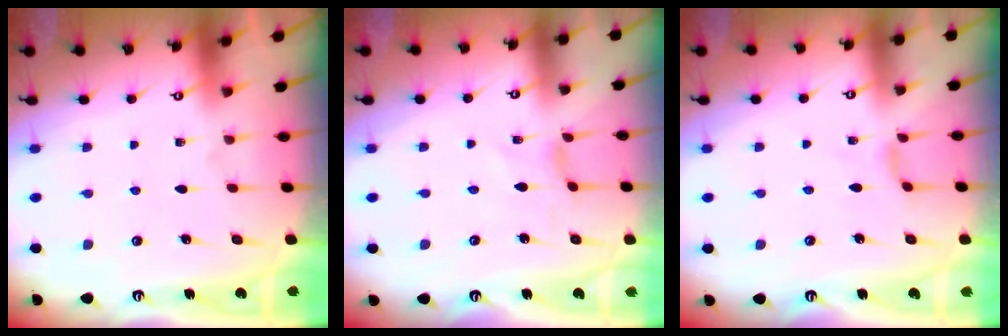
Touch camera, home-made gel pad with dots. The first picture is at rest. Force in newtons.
{"total": 1.0, "press": 0.9, "slide": 0.4}
{"total": 1.3, "press": 1.2, "slide": 0.3}